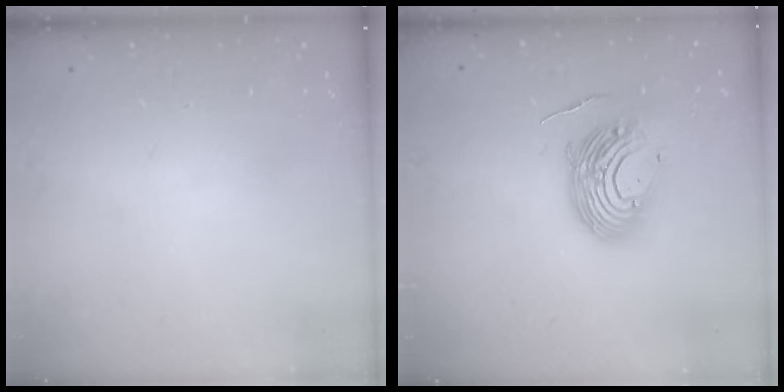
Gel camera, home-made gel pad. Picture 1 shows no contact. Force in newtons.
{"total": 13.4, "press": 13.3, "slide": 1.5}